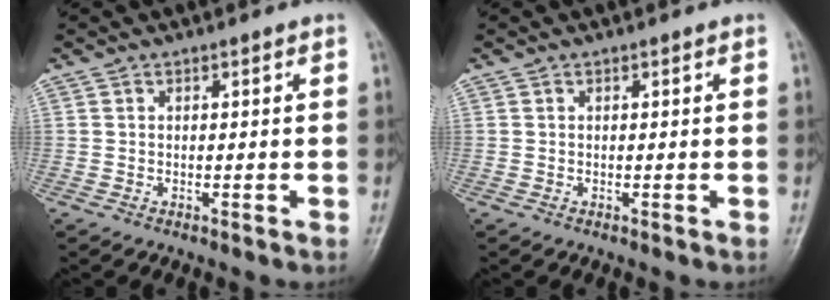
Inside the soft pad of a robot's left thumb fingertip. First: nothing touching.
{"total": 0.0}